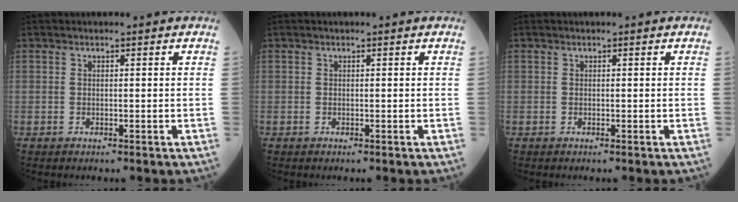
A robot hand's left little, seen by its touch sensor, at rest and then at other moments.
{"total": 0.0}
{"total": 0.0}